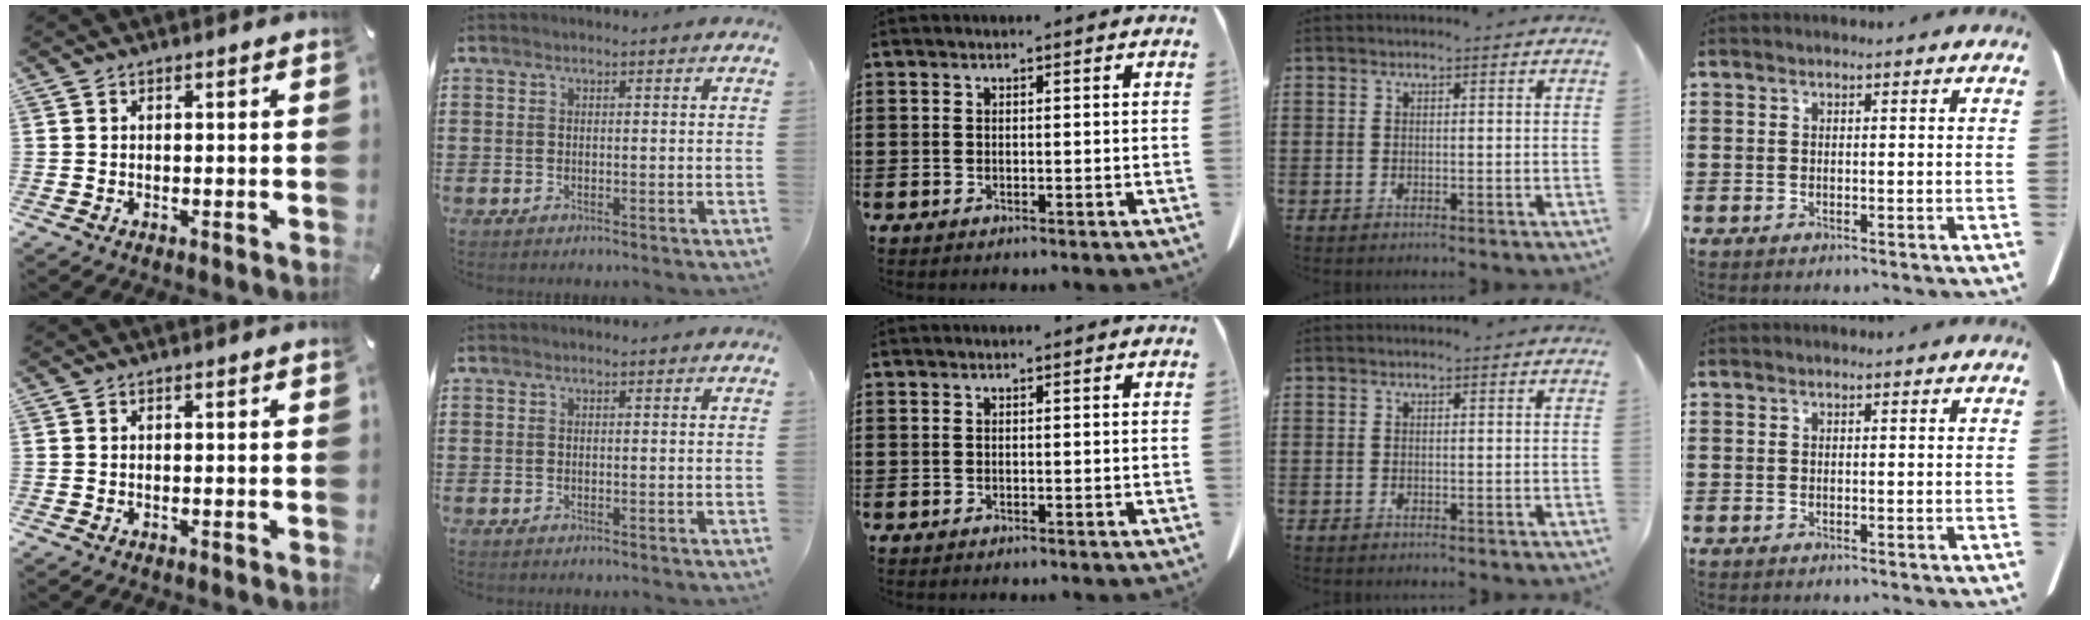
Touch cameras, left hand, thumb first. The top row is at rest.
{}